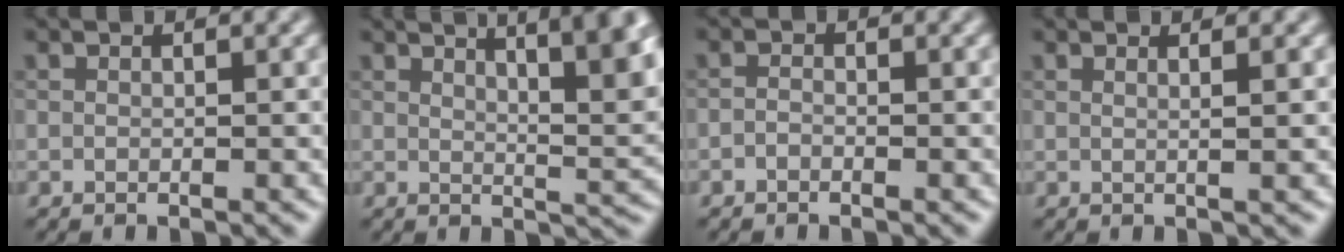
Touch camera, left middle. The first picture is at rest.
{"total": 8.9, "force": [4.6, 2.7, 7.1], "torque": [-0.055, 0.033, 0.054]}
{"total": 1.0, "force": [-1.0, 0.0, 0.1], "torque": [-0.005, 0.001, -0.013]}
{"total": 2.3, "force": [0.6, 1.0, 2.0], "torque": [-0.018, 0.011, -0.016]}